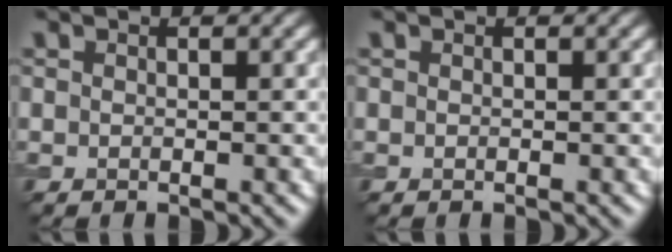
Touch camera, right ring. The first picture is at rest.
{"total": 0.0}